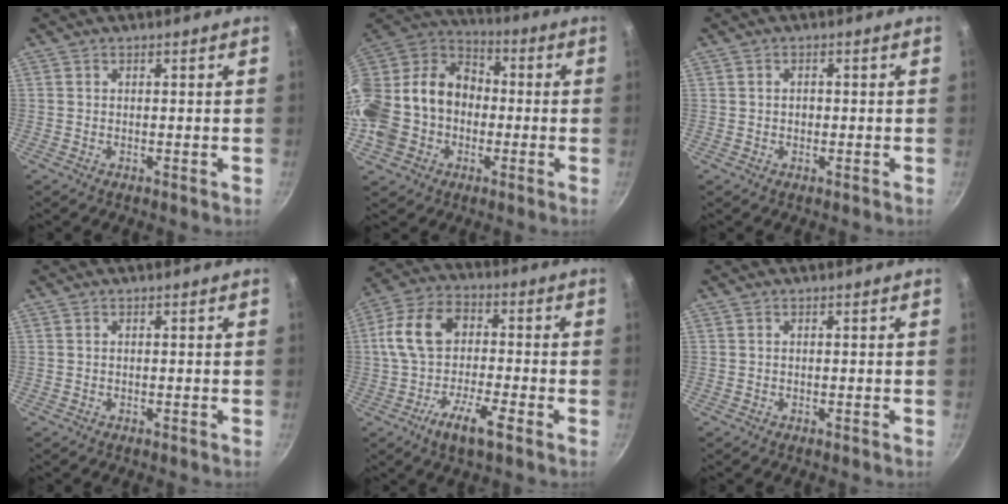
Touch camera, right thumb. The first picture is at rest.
{"total": 23.4, "force": [-3.6, 19.0, 13.1], "torque": [-0.264, 0.063, -0.065]}
{"total": 1.3, "force": [-0.1, 1.1, 0.7], "torque": [-0.011, 0.003, -0.001]}
{"total": 0.0}
{"total": 12.8, "force": [-4.2, 6.4, 10.2], "torque": [-0.190, 0.037, -0.098]}
{"total": 0.0}